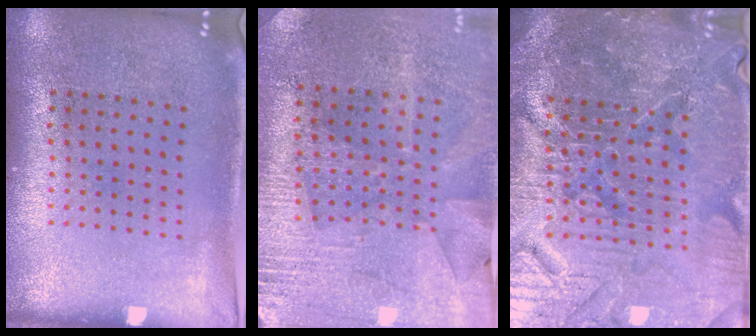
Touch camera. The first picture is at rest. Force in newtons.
{"total": 2.8, "press": 2.7, "slide": 0.6}
{"total": 6.0, "press": 5.5, "slide": 2.3}